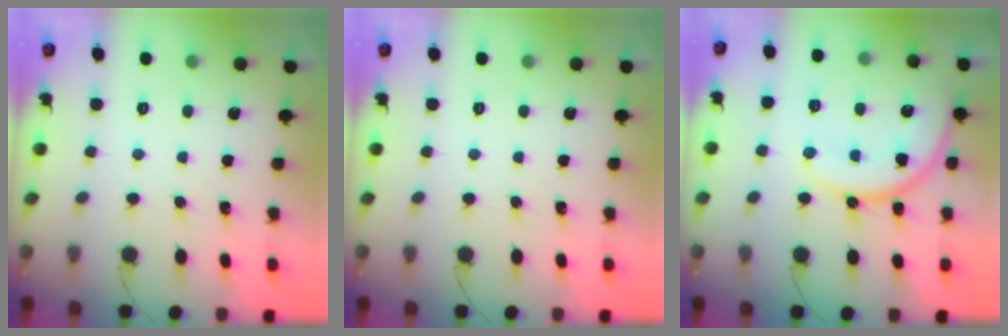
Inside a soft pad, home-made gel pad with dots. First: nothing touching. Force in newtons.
{"total": 0.0}
{"total": 16.2, "press": 16.2, "slide": 1.1}